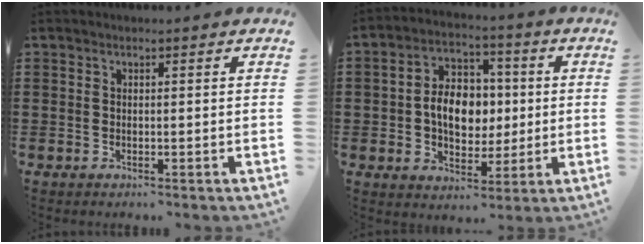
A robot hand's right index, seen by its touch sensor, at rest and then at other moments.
{"total": 7.9, "force": [0.0, 5.8, 5.4], "torque": [-0.106, 0.013, -0.006]}